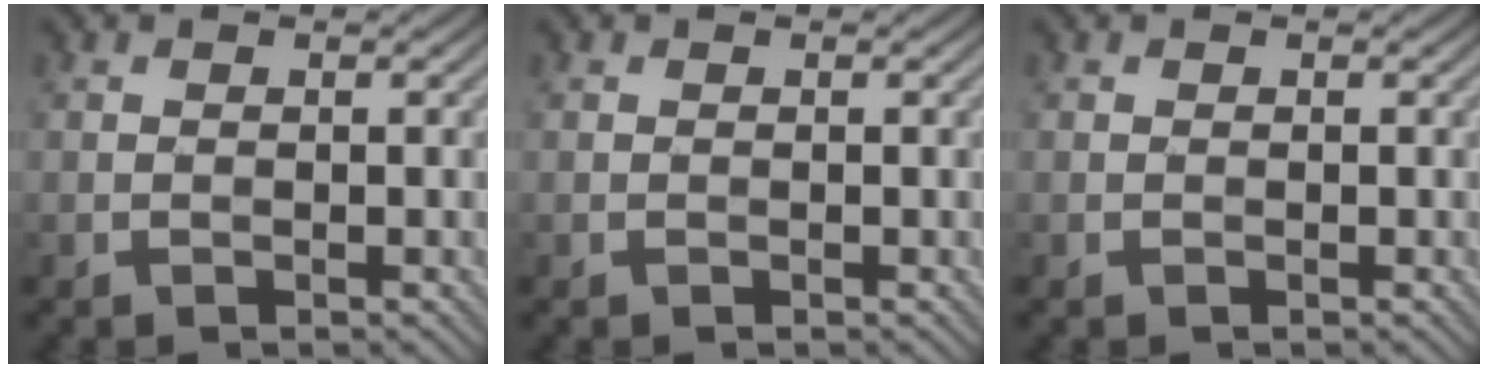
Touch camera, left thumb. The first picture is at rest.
{"total": 0.0}
{"total": 0.0}